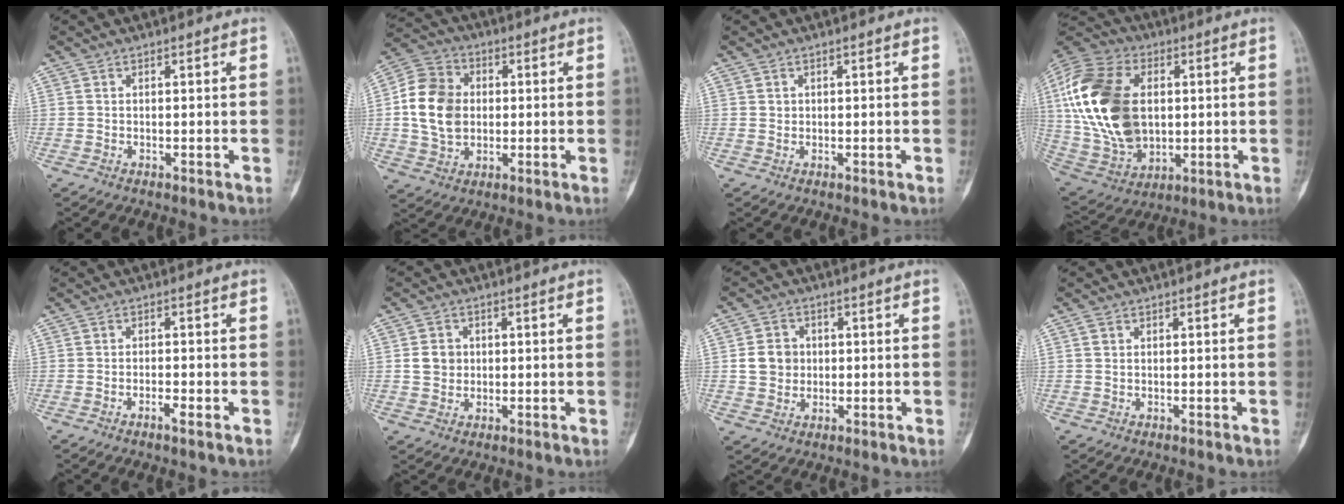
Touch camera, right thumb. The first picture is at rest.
{"total": 12.8, "force": [0.4, 9.8, 8.1], "torque": [-0.134, 0.016, 0.003]}
{"total": 0.8, "force": [0.2, 0.7, 0.2], "torque": [0.002, 0.002, 0.004]}
{"total": 24.6, "force": [2.8, 16.3, 18.2], "torque": [-0.365, -0.004, 0.059]}
{"total": 1.9, "force": [-1.1, 0.3, 1.6], "torque": [-0.030, 0.006, -0.023]}
{"total": 5.0, "force": [0.4, 4.3, 2.3], "torque": [-0.024, 0.002, 0.006]}
{"total": 5.9, "force": [0.4, 5.3, 2.6], "torque": [-0.023, 0.002, 0.005]}
{"total": 1.2, "force": [0.4, 0.9, 0.7], "torque": [-0.016, 0.002, 0.010]}